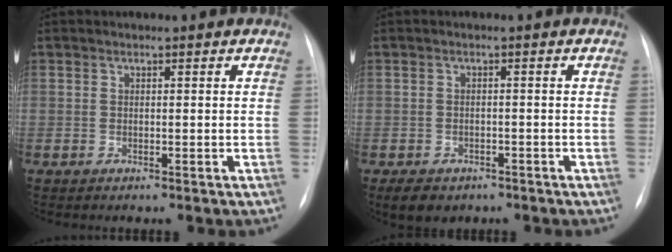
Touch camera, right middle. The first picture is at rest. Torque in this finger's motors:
{"motor_torque": [0.40, -0.34, 0.02, 0.02]}